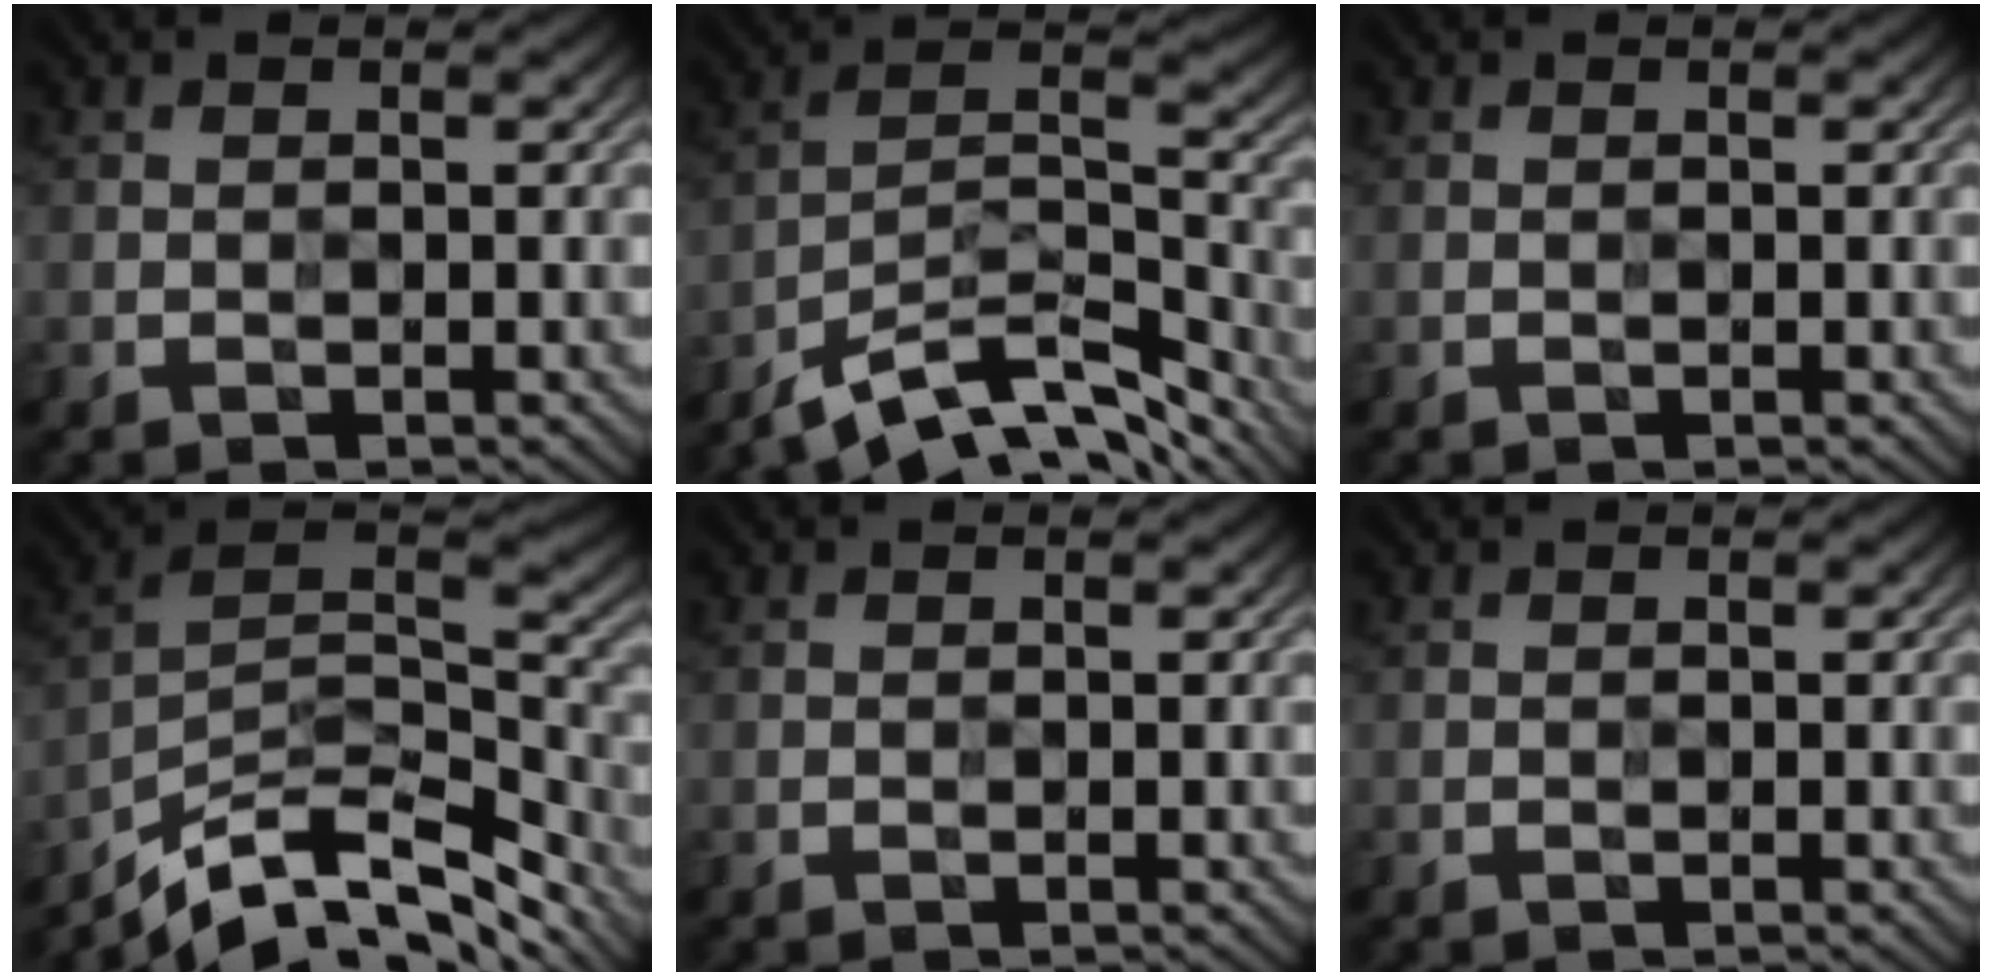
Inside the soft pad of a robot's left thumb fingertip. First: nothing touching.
{"total": 12.1, "force": [-9.9, 3.0, 6.3], "torque": [-0.116, 0.007, -0.177]}
{"total": 0.0}
{"total": 14.2, "force": [-10.6, 4.6, 8.3], "torque": [-0.184, 0.004, -0.181]}
{"total": 0.0}
{"total": 0.0}